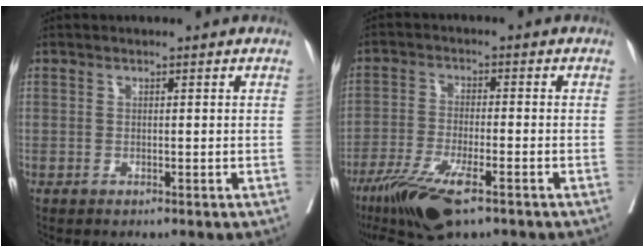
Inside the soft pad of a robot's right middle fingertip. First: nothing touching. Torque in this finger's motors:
{"motor_torque": [0.73, -0.76, 0.22, 0.12]}